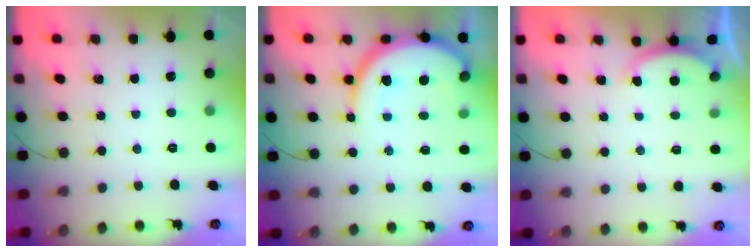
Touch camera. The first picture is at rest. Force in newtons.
{"total": 12.4, "press": 12.4, "slide": 1.2}
{"total": 1.9, "press": 1.8, "slide": 0.5}